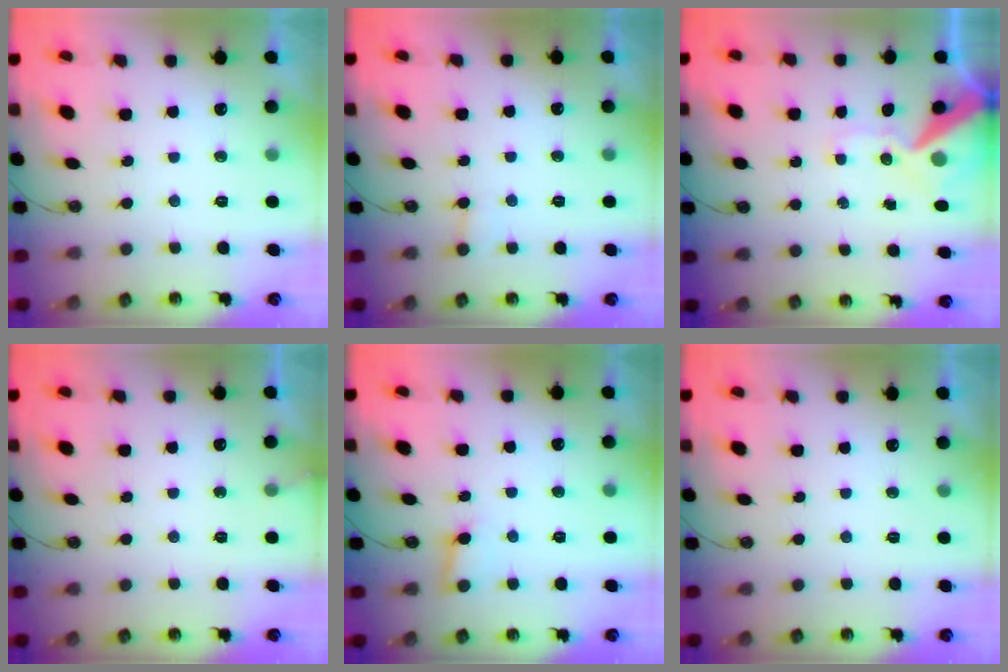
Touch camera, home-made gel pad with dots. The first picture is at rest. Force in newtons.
{"total": 4.3, "press": 4.3, "slide": 0.5}
{"total": 12.7, "press": 12.5, "slide": 2.1}
{"total": 2.8, "press": 2.8, "slide": 0.2}
{"total": 4.1, "press": 4.1, "slide": 0.6}
{"total": 0.0}